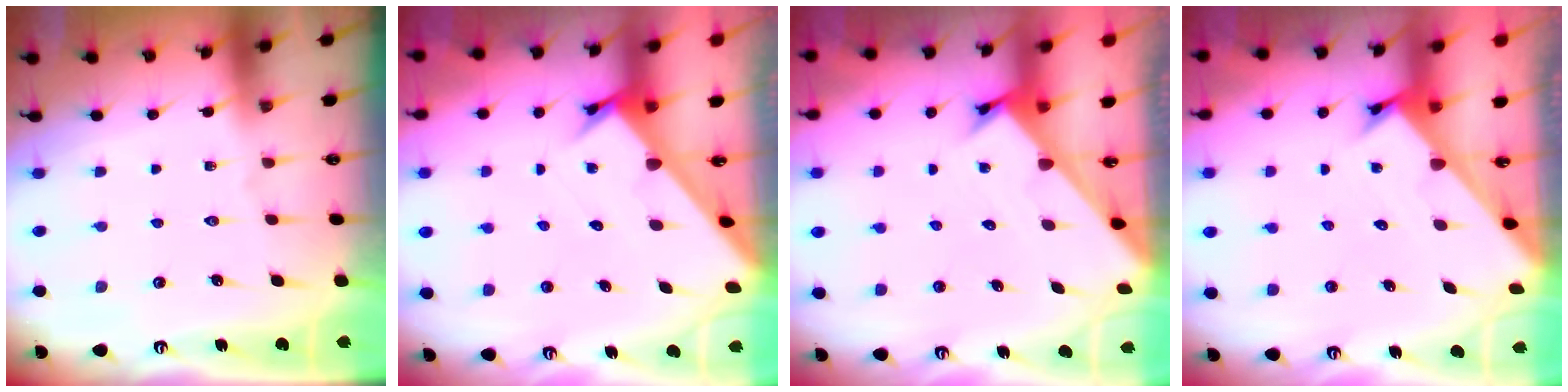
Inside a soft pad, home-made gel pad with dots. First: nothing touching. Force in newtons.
{"total": 2.8, "press": 2.8, "slide": 0.3}
{"total": 2.3, "press": 2.3, "slide": 0.2}
{"total": 2.3, "press": 2.3, "slide": 0.2}